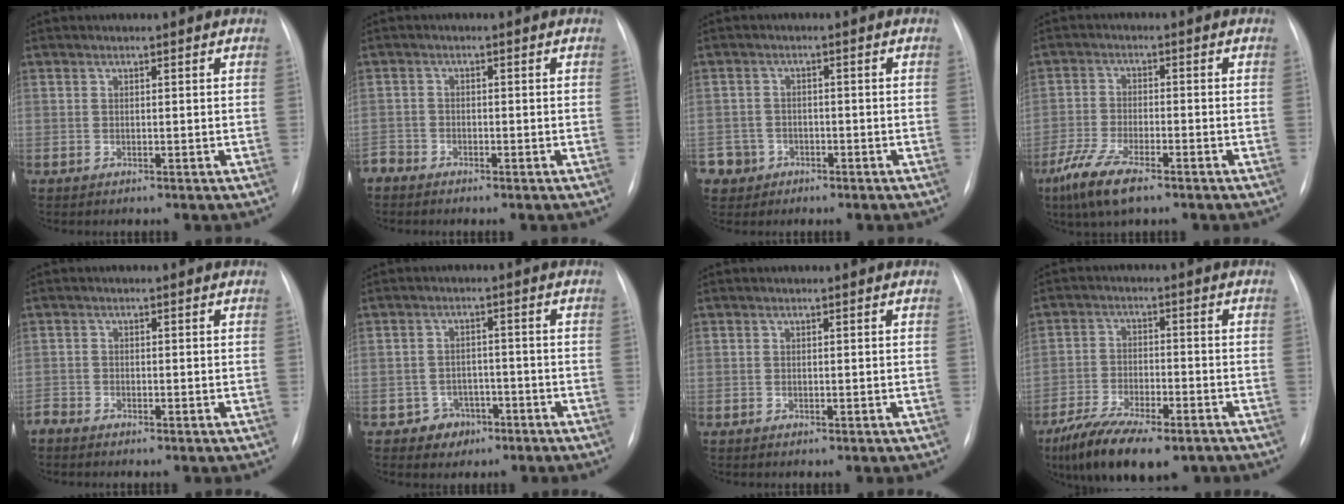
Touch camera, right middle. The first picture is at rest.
{"total": 2.1, "force": [-1.9, 0.8, -0.2], "torque": [0.006, -0.002, -0.037]}
{"total": 4.0, "force": [-2.0, 3.4, -0.4], "torque": [0.014, 0.011, -0.034]}
{"total": 7.3, "force": [-4.6, 1.5, 5.5], "torque": [-0.120, -0.018, -0.085]}
{"total": 1.2, "force": [-1.2, 0.2, 0.1], "torque": [-0.001, -0.005, -0.021]}
{"total": 3.6, "force": [-1.9, 3.0, 0.6], "torque": [0.001, 0.013, -0.021]}
{"total": 0.0}
{"total": 13.8, "force": [-9.7, 4.6, 8.6], "torque": [-0.150, -0.016, -0.161]}